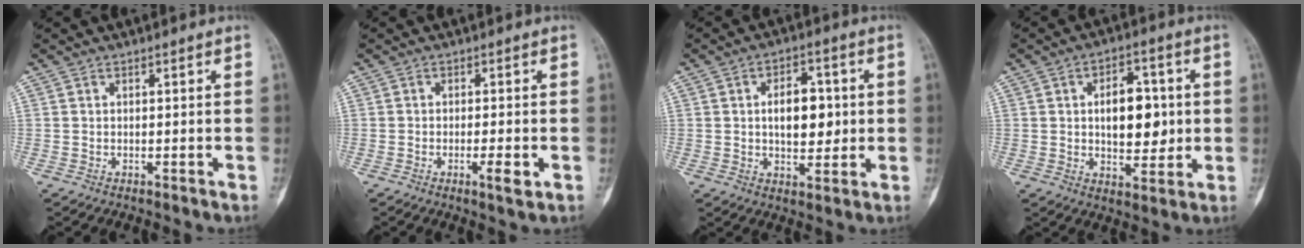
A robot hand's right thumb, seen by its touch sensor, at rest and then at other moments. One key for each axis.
{"total": 3.3, "fx": -1.2, "fy": 0.6, "fz": 3.0, "tx": -0.049, "ty": -0.004, "tz": -0.019}
{"total": 9.0, "fx": 0.9, "fy": 5.3, "fz": 7.2, "tx": -0.077, "ty": 0.004, "tz": 0.016}
{"total": 10.9, "fx": 1.0, "fy": 6.4, "fz": 8.8, "tx": -0.091, "ty": 0.002, "tz": 0.021}